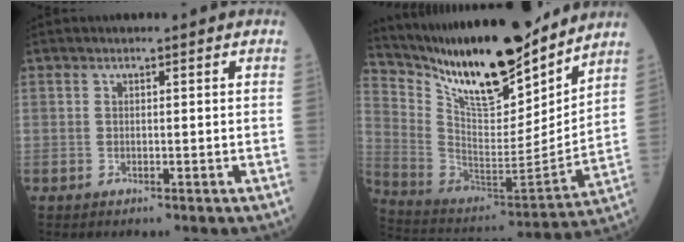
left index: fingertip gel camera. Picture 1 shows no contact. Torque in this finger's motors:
{"motor_torque": [0.77, -0.19, 0.40, 0.10]}